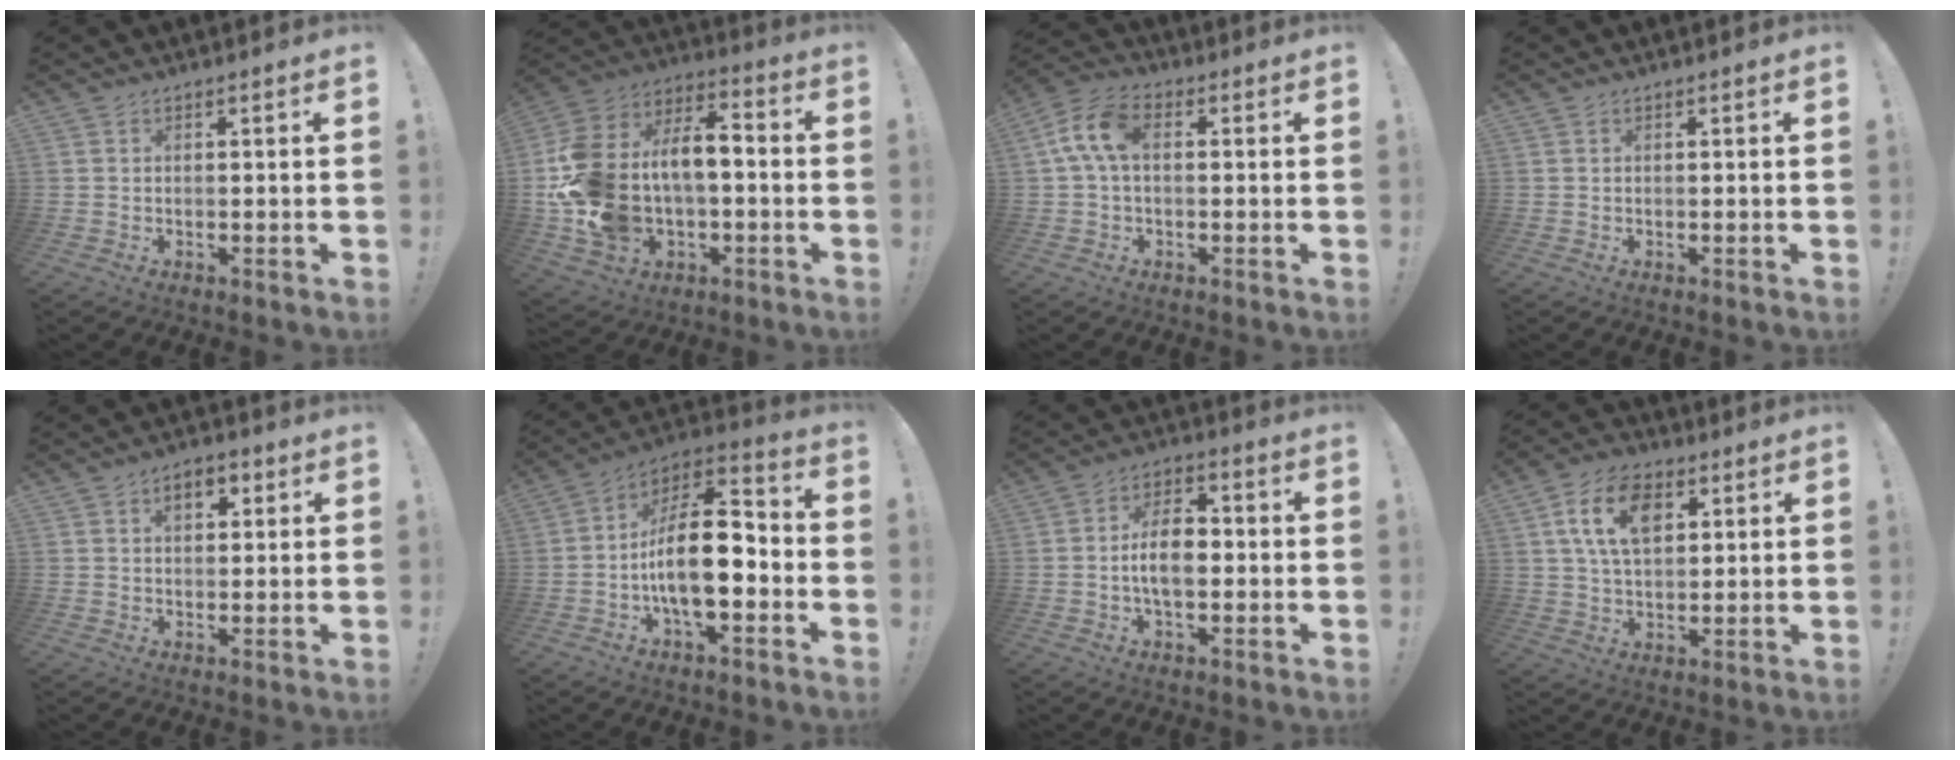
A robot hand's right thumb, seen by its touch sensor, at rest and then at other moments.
{"total": 19.0, "force": [-0.8, 13.4, 13.5], "torque": [-0.280, 0.005, -0.005]}
{"total": 9.5, "force": [1.1, 5.5, 7.7], "torque": [-0.163, 0.015, 0.026]}
{"total": 0.0}
{"total": 5.2, "force": [2.0, 3.3, 3.6], "torque": [-0.046, 0.002, 0.030]}
{"total": 18.3, "force": [-3.4, 8.4, 16.0], "torque": [-0.279, 0.016, -0.055]}
{"total": 10.1, "force": [-1.3, 5.6, 8.2], "torque": [-0.139, 0.008, -0.026]}
{"total": 14.1, "force": [5.0, 9.0, 9.7], "torque": [-0.167, 0.005, 0.092]}